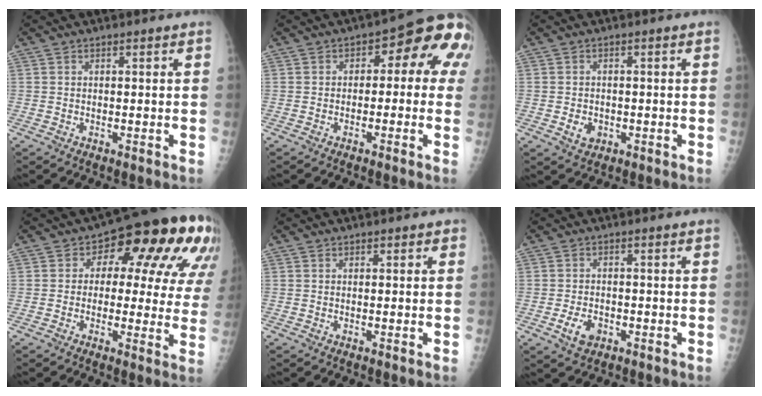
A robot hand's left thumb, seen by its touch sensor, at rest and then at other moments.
{"total": 10.4, "force": [1.0, 6.1, 8.4], "torque": [-0.053, 0.035, -0.003]}
{"total": 3.3, "force": [-1.0, 2.6, 1.7], "torque": [-0.018, 0.003, -0.011]}
{"total": 19.5, "force": [6.1, 10.3, 15.4], "torque": [-0.141, 0.020, 0.068]}
{"total": 1.1, "force": [0.3, 0.9, 0.5], "torque": [0.008, 0.002, -0.002]}
{"total": 4.5, "force": [-2.0, 3.0, 2.8], "torque": [-0.044, 0.008, -0.032]}